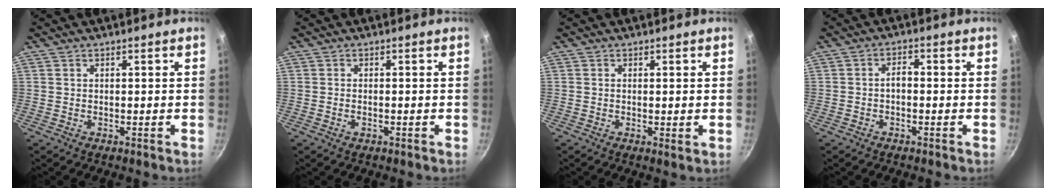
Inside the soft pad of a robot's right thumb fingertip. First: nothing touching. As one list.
[{"total": 1.0, "force": [-0.5, 0.5, 0.8], "torque": [-0.020, 0.004, -0.009]}, {"total": 1.3, "force": [0.0, 0.2, 1.2], "torque": [-0.022, -0.005, -0.001]}, {"total": 2.3, "force": [-0.7, 1.2, 1.8], "torque": [-0.028, 0.016, -0.015]}]